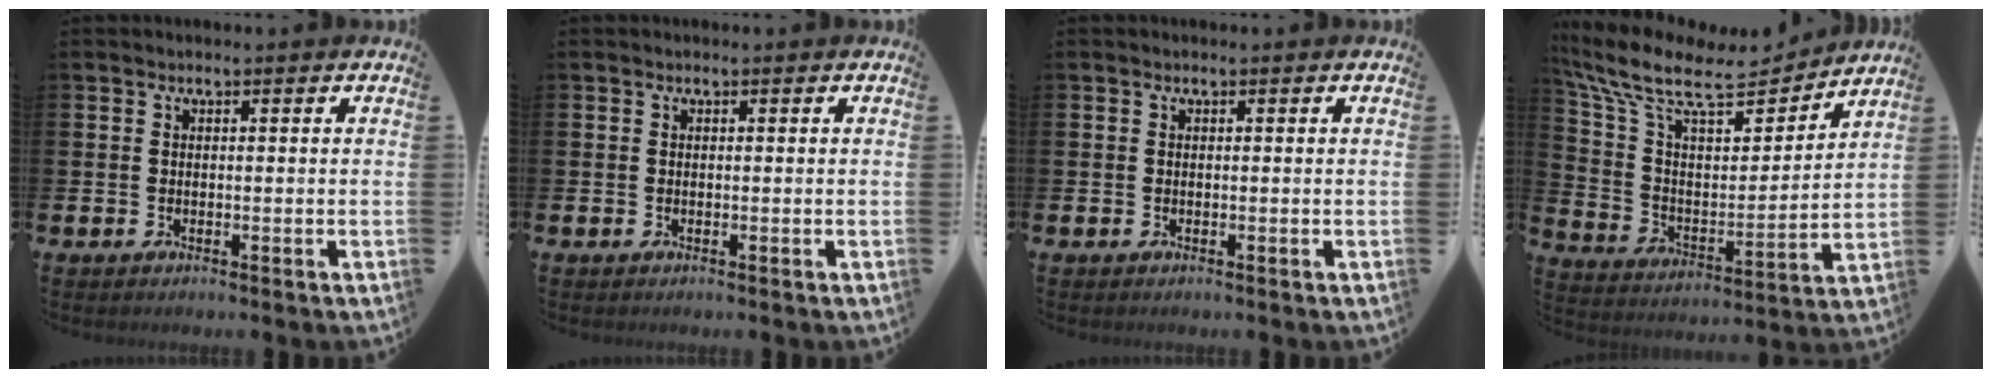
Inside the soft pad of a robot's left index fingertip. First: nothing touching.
{"total": 0.0}
{"total": 0.0}
{"total": 10.7, "force": [8.9, 3.8, 4.6], "torque": [-0.128, -0.058, 0.151]}